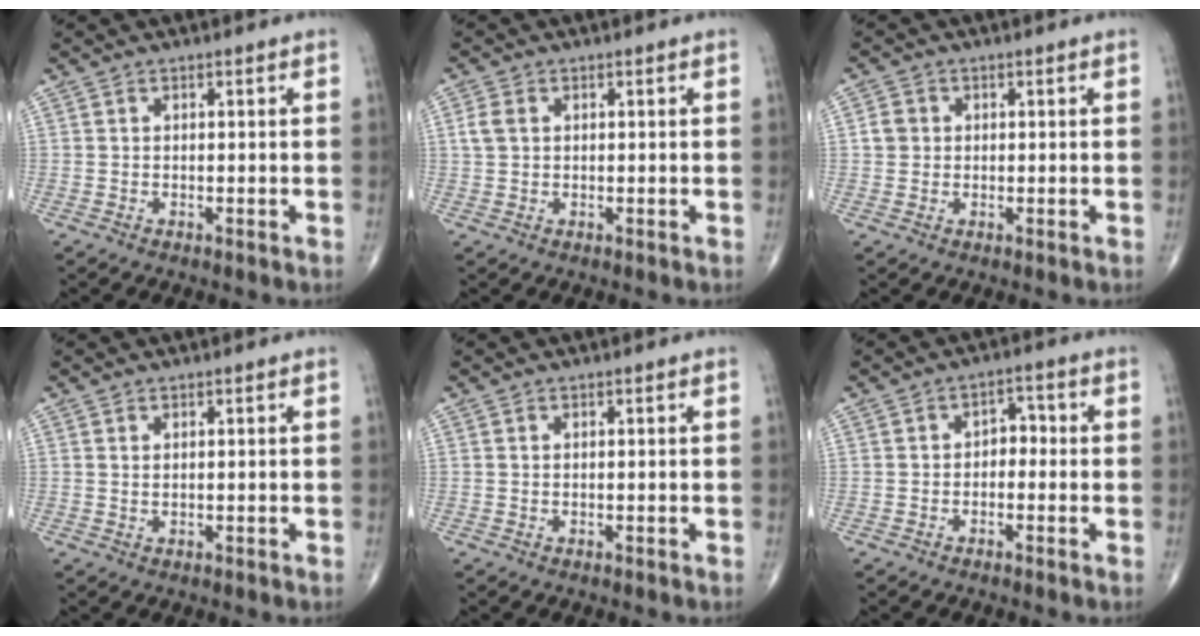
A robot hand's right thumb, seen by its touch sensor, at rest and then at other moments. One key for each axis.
{"total": 2.7, "fx": 0.6, "fy": 1.9, "fz": 1.7, "tx": -0.042, "ty": 0.006, "tz": 0.013}
{"total": 2.7, "fx": 0.3, "fy": 2.5, "fz": 1.0, "tx": -0.006, "ty": 0.005, "tz": 0.004}
{"total": 0.6, "fx": 0.4, "fy": 0.2, "fz": 0.4, "tx": -0.007, "ty": -0.002, "tz": 0.008}
{"total": 0.0}
{"total": 3.1, "fx": -0.5, "fy": 2.3, "fz": 2.1, "tx": -0.009, "ty": 0.018, "tz": -0.019}